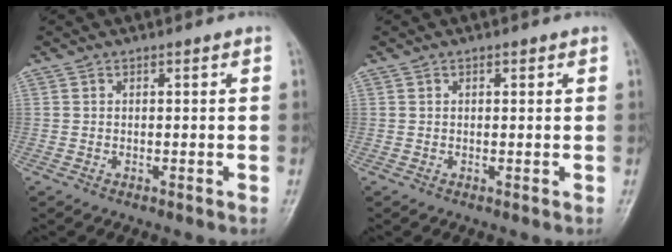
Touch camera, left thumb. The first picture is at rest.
{"total": 0.9, "force": [0.5, 0.4, 0.6], "torque": [-0.007, 0.000, 0.005]}